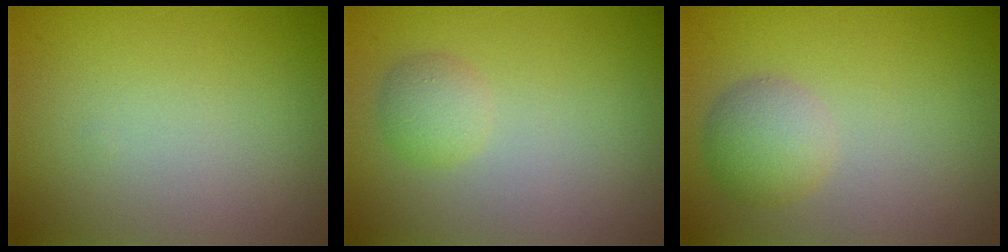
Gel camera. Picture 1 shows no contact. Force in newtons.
{"total": 1.7, "press": 1.7, "slide": 0.0}
{"total": 2.9, "press": 2.9, "slide": 0.0}